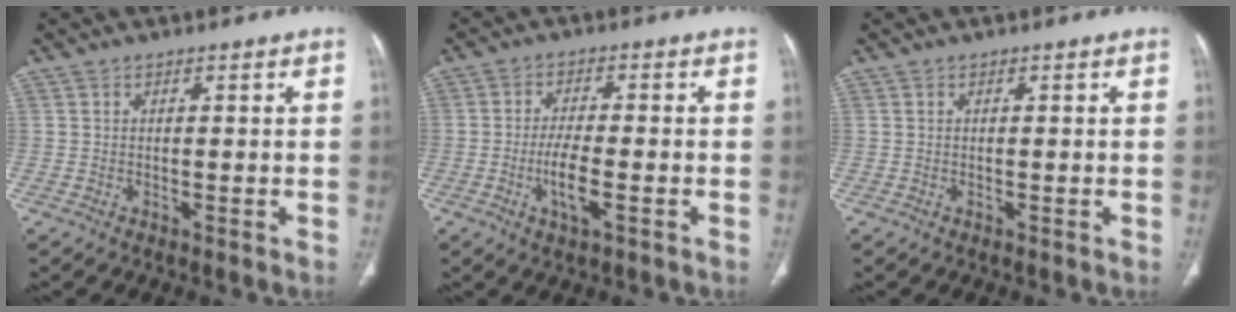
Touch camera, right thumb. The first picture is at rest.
{"total": 5.9, "force": [-1.9, 1.9, 5.3], "torque": [-0.107, 0.003, -0.036]}
{"total": 0.0}